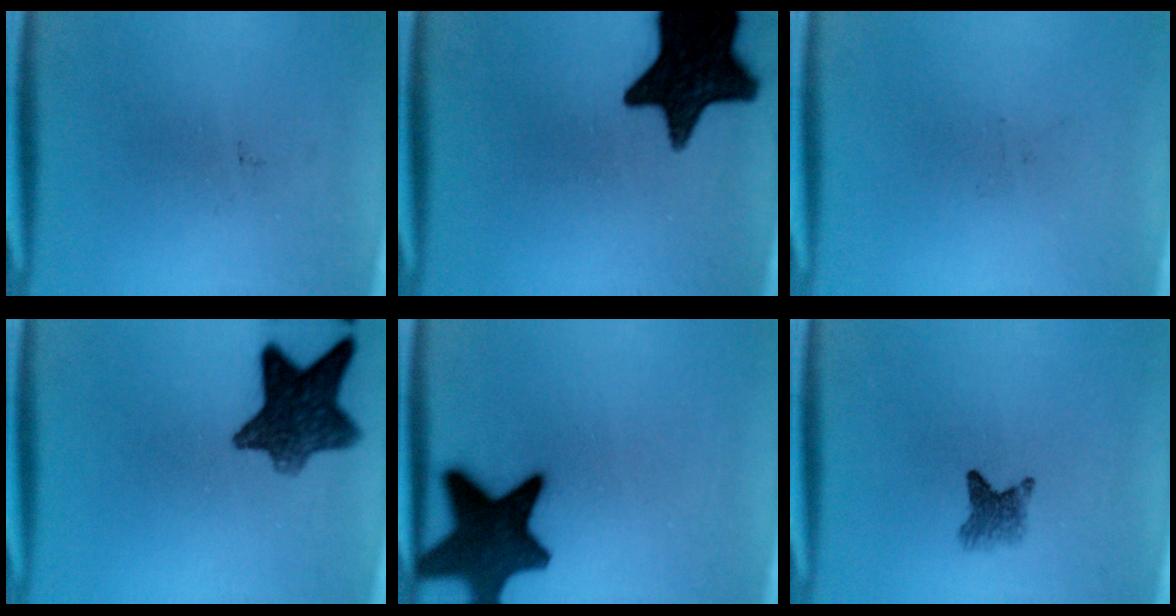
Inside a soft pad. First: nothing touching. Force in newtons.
{"total": 16.5}
{"total": 0.0}
{"total": 10.5}
{"total": 16.3}
{"total": 2.9}